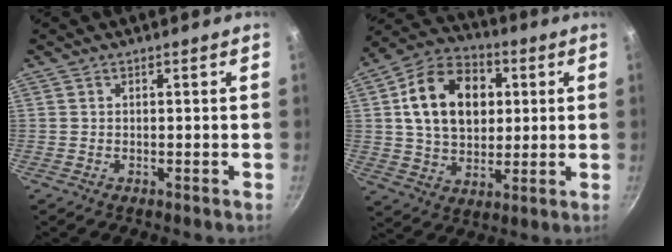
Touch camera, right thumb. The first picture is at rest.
{"total": 18.0, "force": [3.6, 12.9, 12.0], "torque": [-0.172, 0.013, 0.053]}